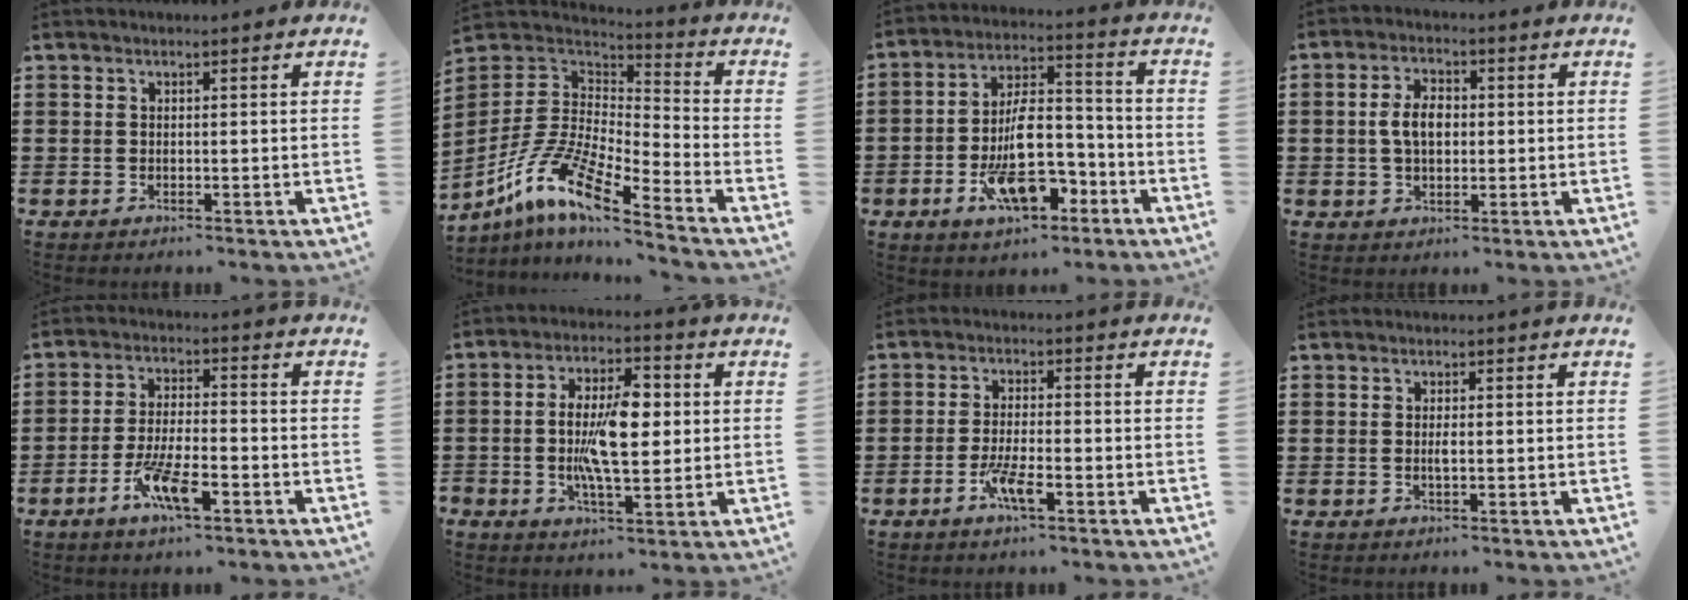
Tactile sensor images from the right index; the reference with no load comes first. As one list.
[{"total": 11.2, "force": [-8.1, 2.0, 7.5], "torque": [-0.179, -0.006, -0.173]}, {"total": 12.0, "force": [-4.7, 5.4, 9.6], "torque": [-0.167, 0.016, -0.078]}, {"total": 4.8, "force": [0.2, 2.8, 3.9], "torque": [-0.087, 0.007, -0.001]}, {"total": 8.2, "force": [-4.0, 2.5, 6.7], "torque": [-0.145, -0.004, -0.076]}, {"total": 9.6, "force": [-0.2, 3.9, 8.8], "torque": [-0.179, 0.008, -0.010]}, {"total": 4.9, "force": [-2.5, 0.9, 4.1], "torque": [-0.094, -0.010, -0.050]}, {"total": 1.1, "force": [-0.1, 0.2, 1.1], "torque": [-0.023, -0.001, -0.003]}]